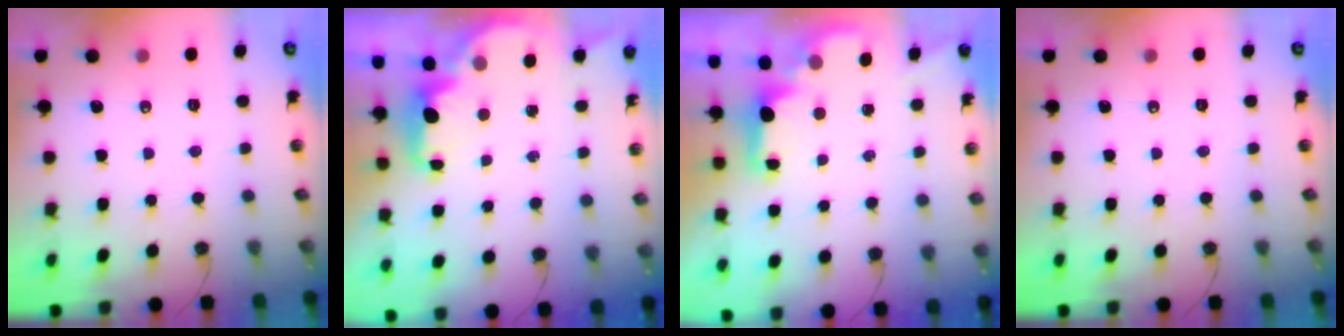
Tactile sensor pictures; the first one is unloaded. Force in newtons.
{"total": 2.5, "press": 2.4, "slide": 0.8}
{"total": 1.9, "press": 1.7, "slide": 0.7}
{"total": 0.0}